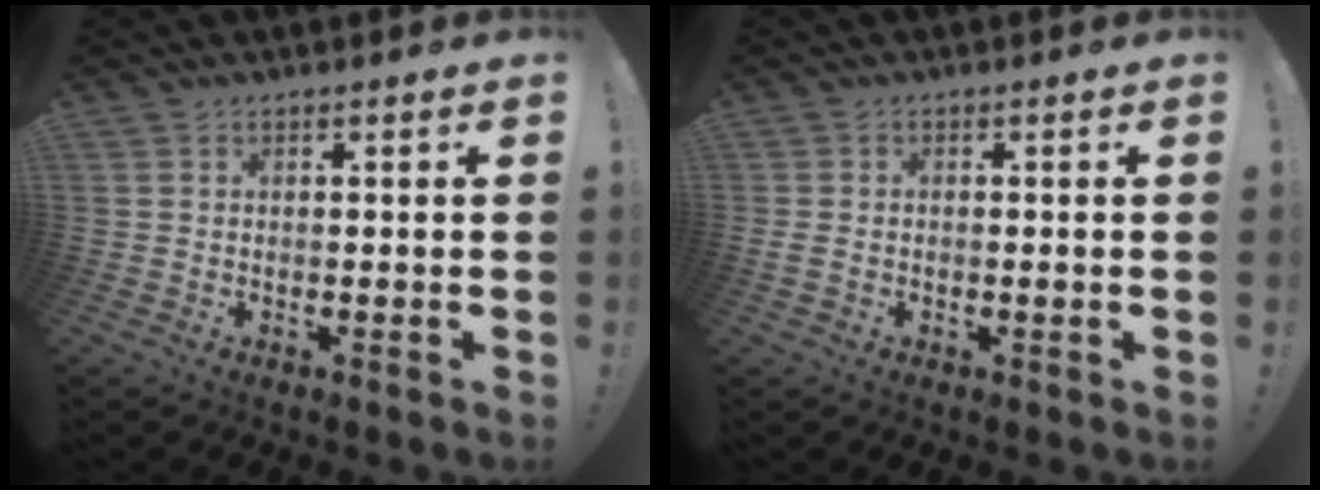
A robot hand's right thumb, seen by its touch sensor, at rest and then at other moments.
{"total": 2.2, "force": [-0.4, 1.2, 1.7], "torque": [-0.028, 0.005, -0.004]}